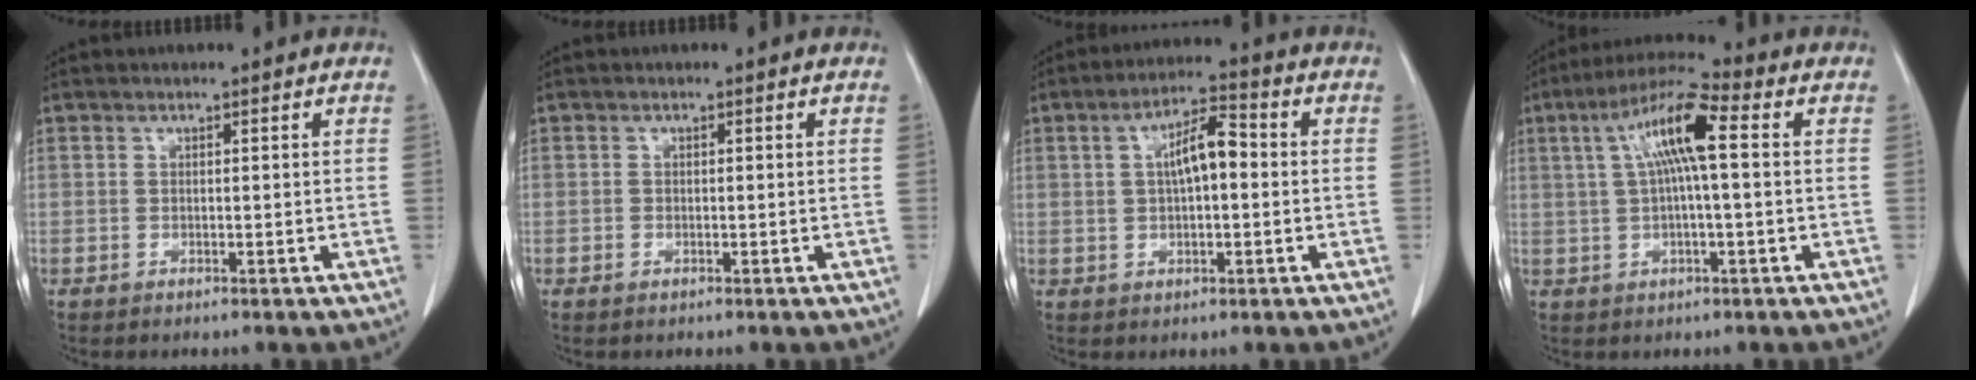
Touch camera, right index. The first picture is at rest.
{"total": 0.7, "force": [-0.3, 0.5, 0.4], "torque": [-0.008, 0.002, -0.004]}
{"total": 7.2, "force": [0.8, 2.6, 6.7], "torque": [-0.125, 0.025, 0.012]}
{"total": 10.4, "force": [1.9, 1.6, 10.1], "torque": [-0.197, 0.032, 0.033]}